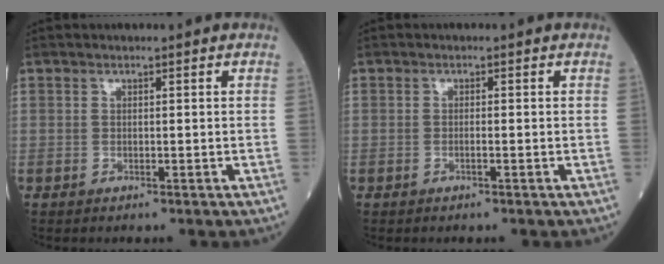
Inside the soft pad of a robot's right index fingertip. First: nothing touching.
{"total": 0.7, "force": [-0.3, -0.1, 0.6], "torque": [-0.012, 0.001, -0.006]}